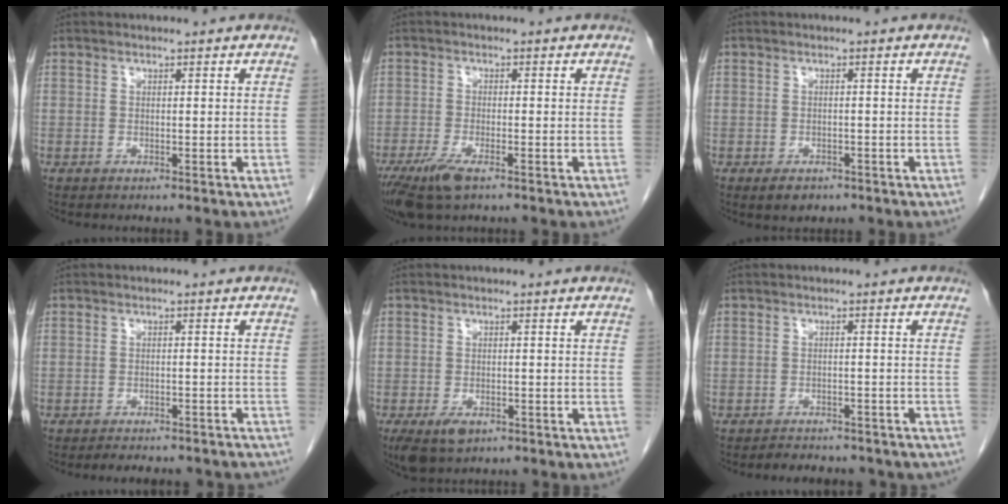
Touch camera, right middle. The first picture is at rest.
{"total": 6.1, "force": [-4.0, 1.1, 4.5], "torque": [-0.092, -0.017, -0.073]}
{"total": 2.8, "force": [-1.8, 1.6, 1.3], "torque": [-0.022, -0.001, -0.019]}
{"total": 10.0, "force": [-9.1, 2.4, 3.3], "torque": [-0.041, -0.002, -0.099]}
{"total": 4.8, "force": [-2.8, 2.6, 2.9], "torque": [-0.057, -0.008, -0.041]}
{"total": 7.8, "force": [-6.9, 2.6, 2.5], "torque": [-0.035, 0.005, -0.077]}